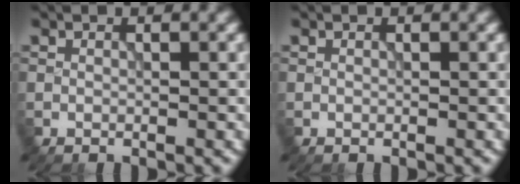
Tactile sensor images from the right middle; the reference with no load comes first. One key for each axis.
{"total": 0.0}